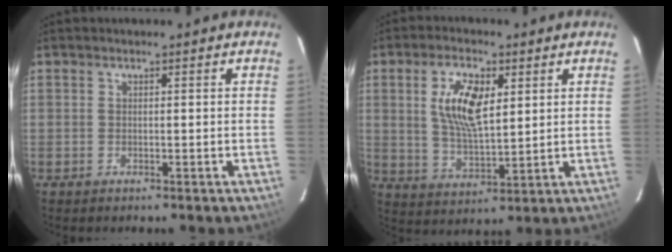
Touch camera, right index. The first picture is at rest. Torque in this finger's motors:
{"motor_torque": [0.34, 0.30, 0.19, 0.13]}